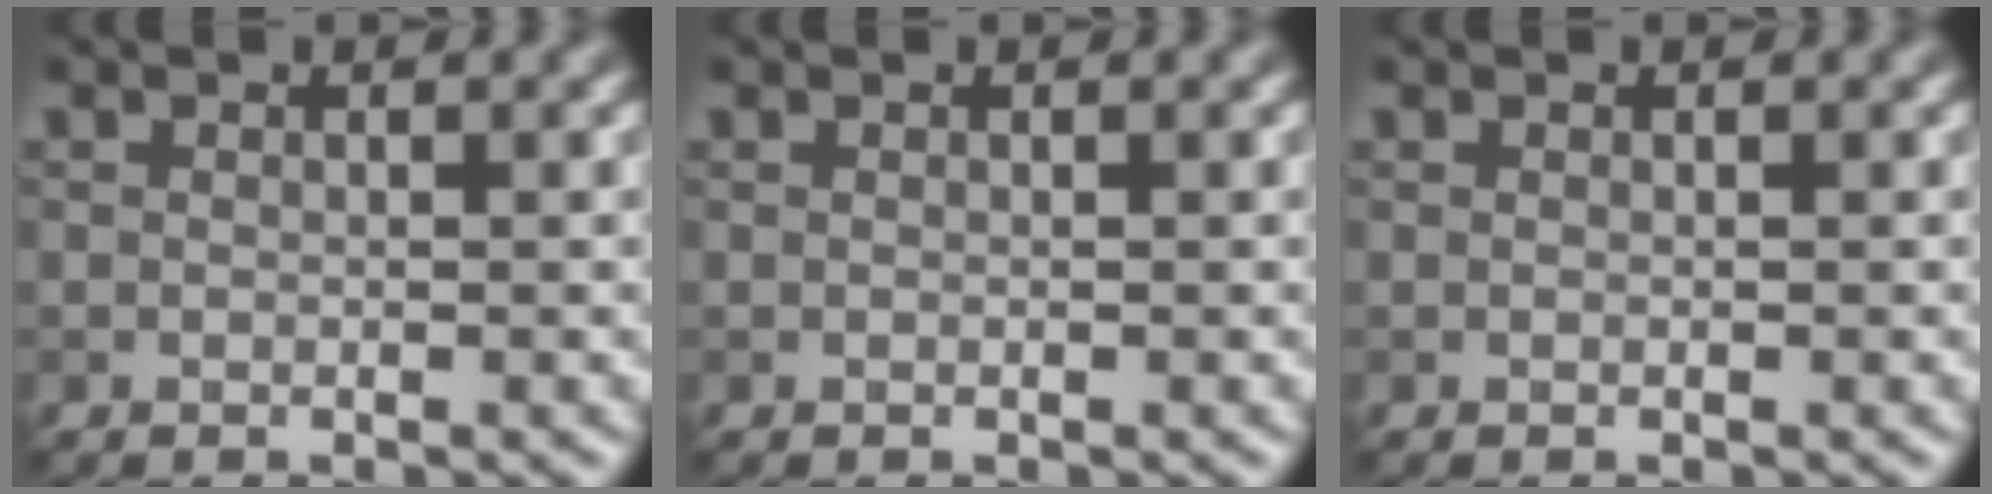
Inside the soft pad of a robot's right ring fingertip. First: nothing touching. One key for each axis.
{"total": 0.0}
{"total": 0.0}